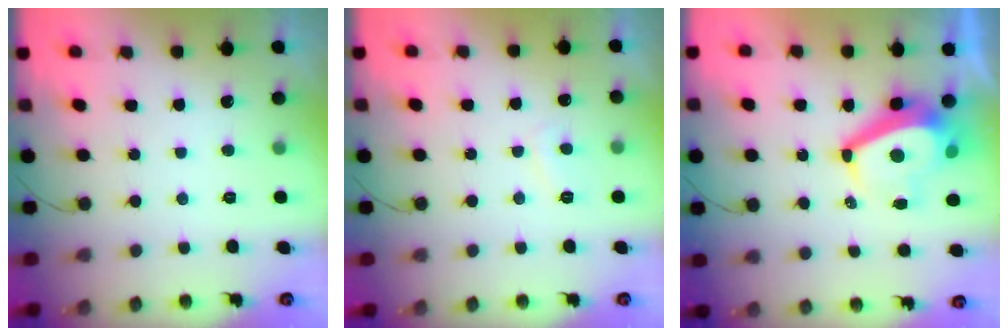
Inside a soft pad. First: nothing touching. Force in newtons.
{"total": 3.0, "press": 3.0, "slide": 0.5}
{"total": 10.2, "press": 10.1, "slide": 1.4}